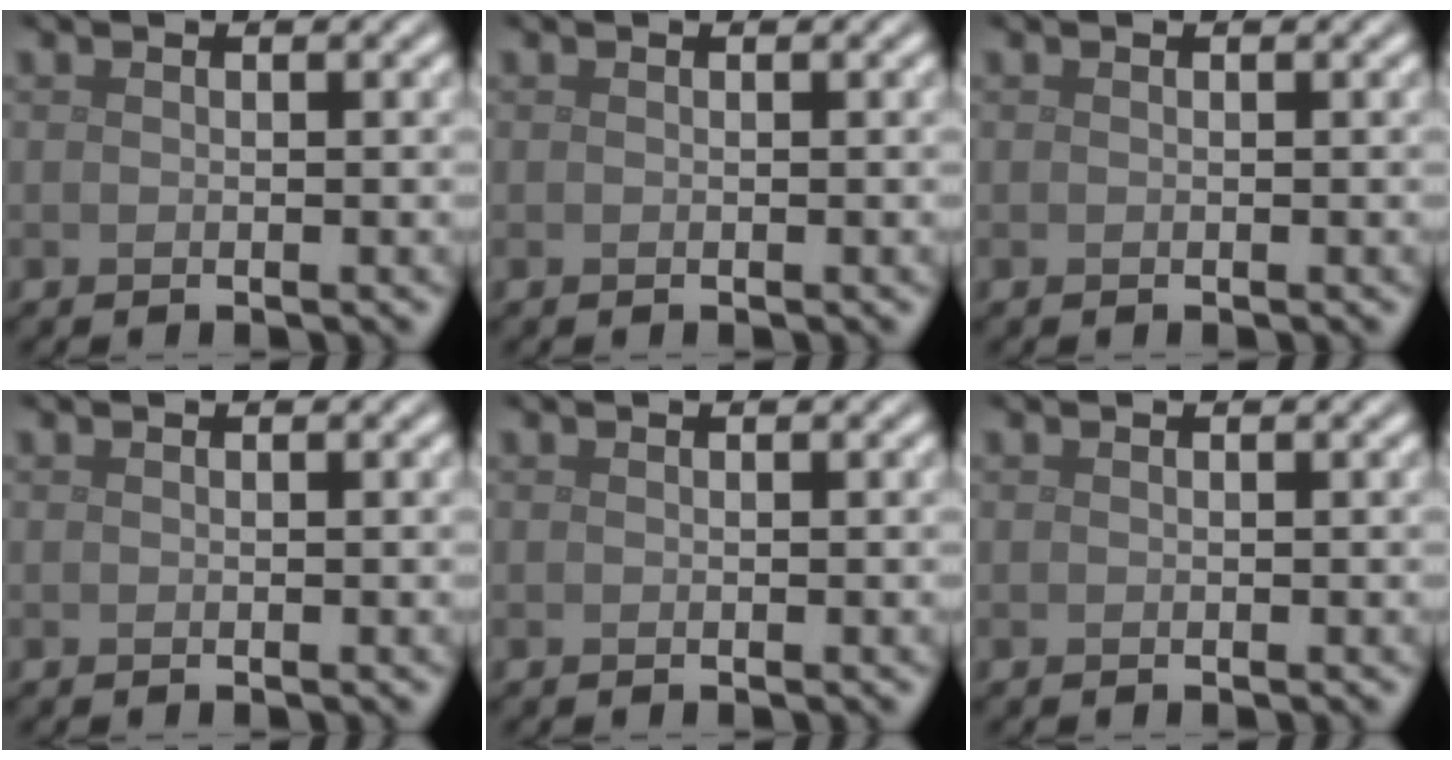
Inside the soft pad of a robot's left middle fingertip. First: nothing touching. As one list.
[{"total": 0.0}, {"total": 0.0}, {"total": 0.0}, {"total": 0.0}, {"total": 0.0}]